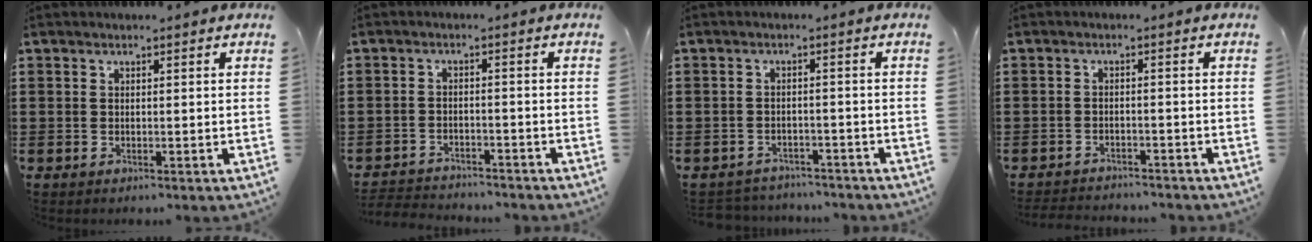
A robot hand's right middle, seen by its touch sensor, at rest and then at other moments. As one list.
[{"total": 2.8, "force": [-2.8, 0.3, 0.0], "torque": [-0.008, -0.003, -0.059]}, {"total": 2.5, "force": [-2.4, 0.4, -0.2], "torque": [-0.006, -0.003, -0.053]}, {"total": 2.3, "force": [-2.3, 0.2, 0.0], "torque": [-0.008, -0.003, -0.050]}]